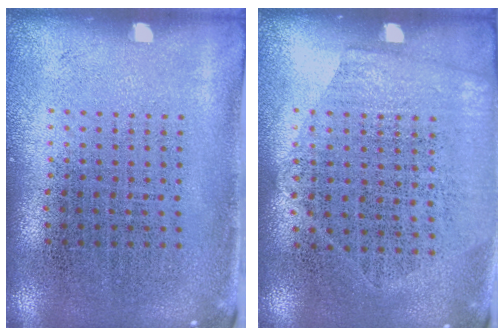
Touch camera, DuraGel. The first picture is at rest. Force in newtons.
{"total": 1.4, "press": 1.2, "slide": 0.7}